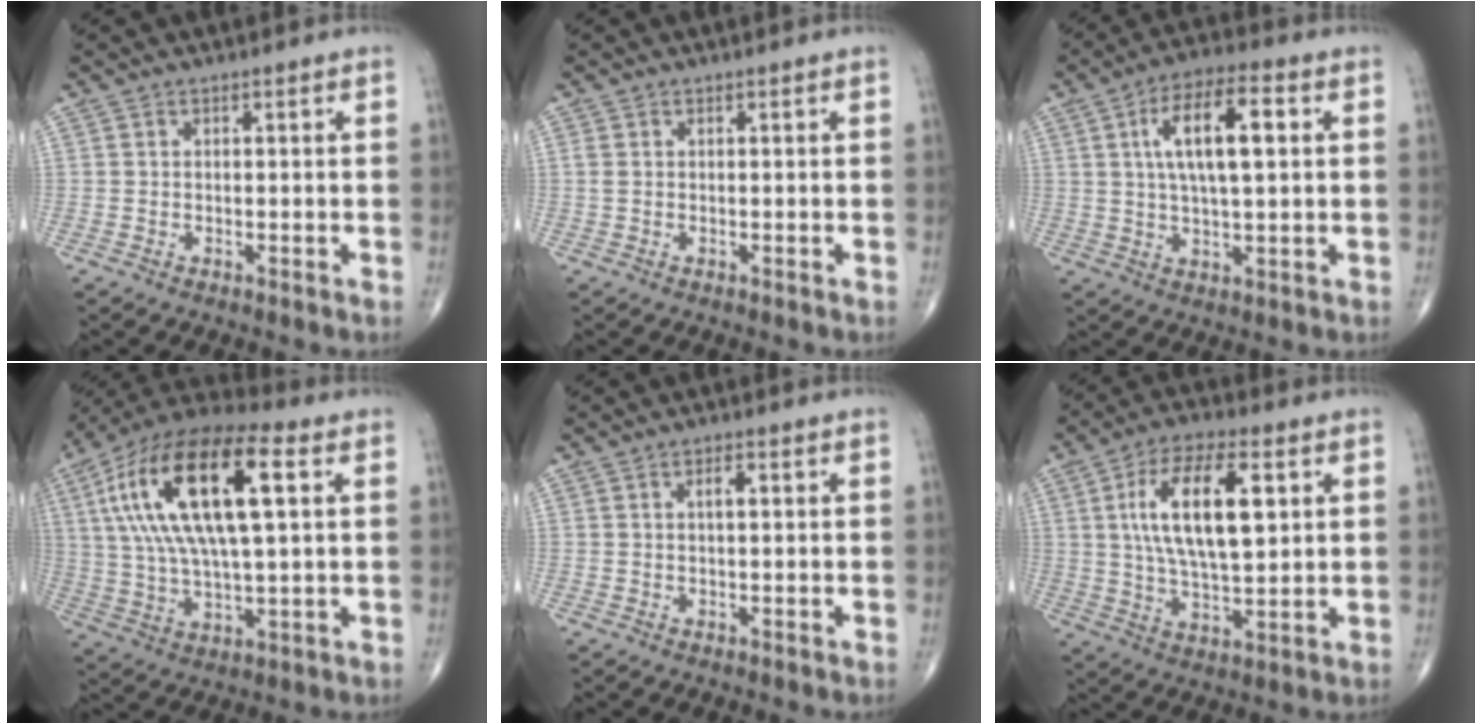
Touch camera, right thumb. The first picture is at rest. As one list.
[{"total": 0.9, "force": [0.3, 0.5, 0.7], "torque": [-0.022, 0.010, 0.011]}, {"total": 12.6, "force": [2.9, 4.6, 11.4], "torque": [-0.190, 0.010, 0.046]}, {"total": 24.4, "force": [6.2, 9.2, 21.7], "torque": [-0.423, 0.018, 0.101]}, {"total": 2.2, "force": [0.5, 0.8, 1.9], "torque": [-0.029, 0.002, 0.007]}, {"total": 16.2, "force": [3.9, 6.8, 14.2], "torque": [-0.245, -0.002, 0.070]}]